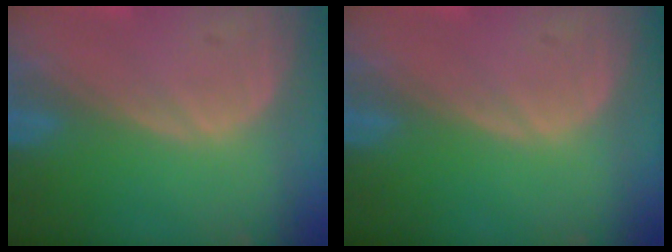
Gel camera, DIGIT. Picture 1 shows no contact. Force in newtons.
{"total": 0.0}